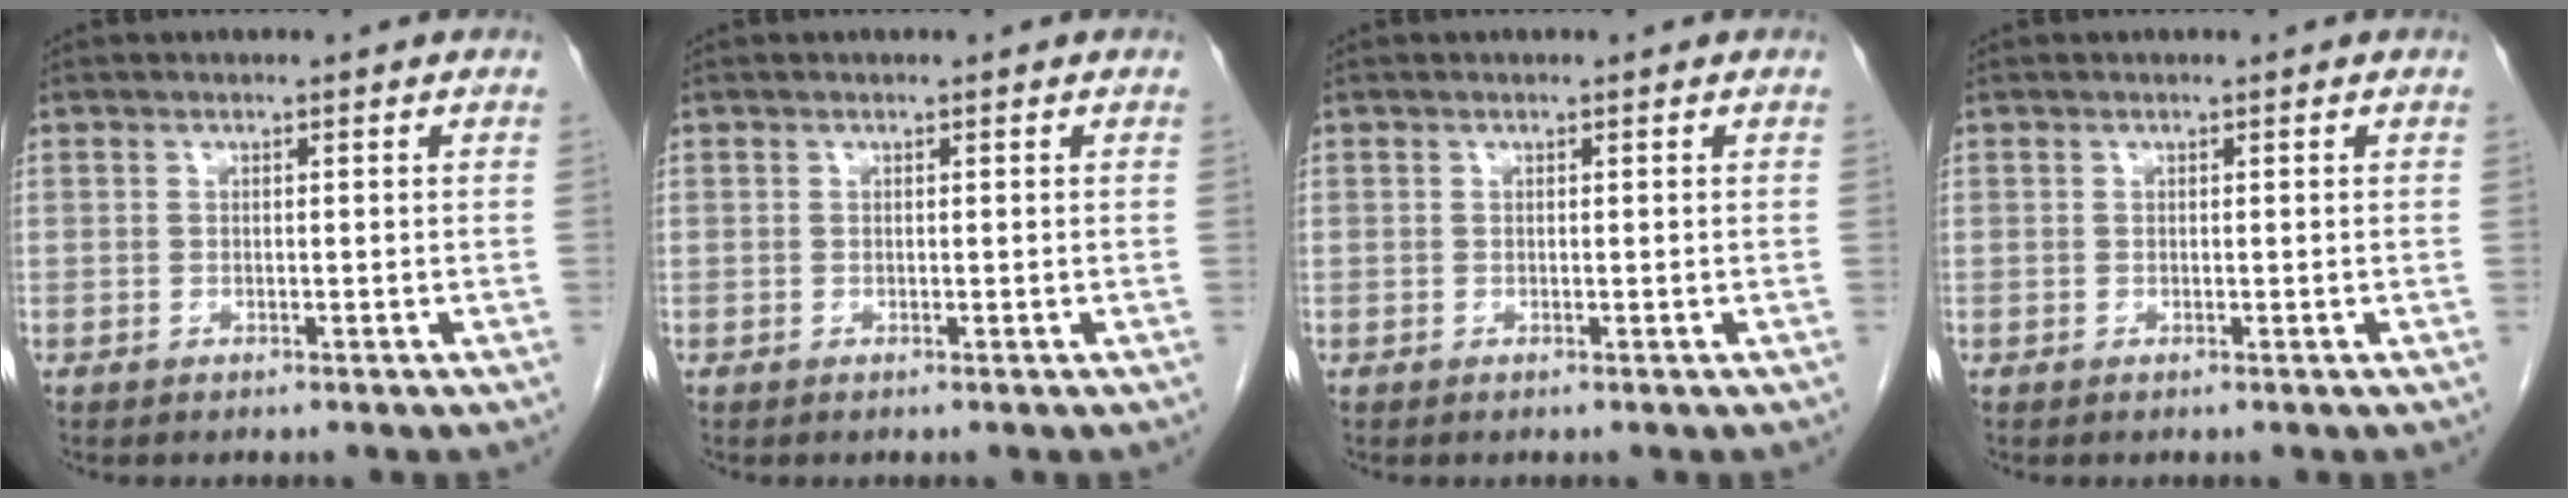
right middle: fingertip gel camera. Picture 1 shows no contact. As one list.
[{"total": 0.0}, {"total": 0.0}, {"total": 0.0}]